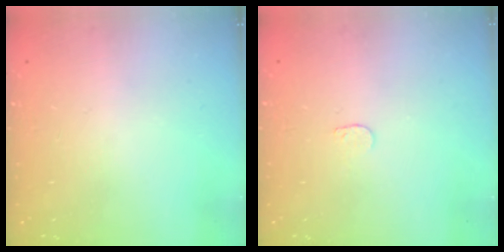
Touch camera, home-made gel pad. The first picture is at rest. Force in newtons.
{"total": 3.2, "press": 3.2, "slide": 0.3}